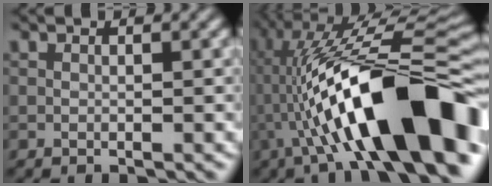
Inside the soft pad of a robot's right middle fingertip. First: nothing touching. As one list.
[{"total": 15.7, "force": [-3.8, 3.9, 14.8], "torque": [-0.225, 0.055, -0.053]}]